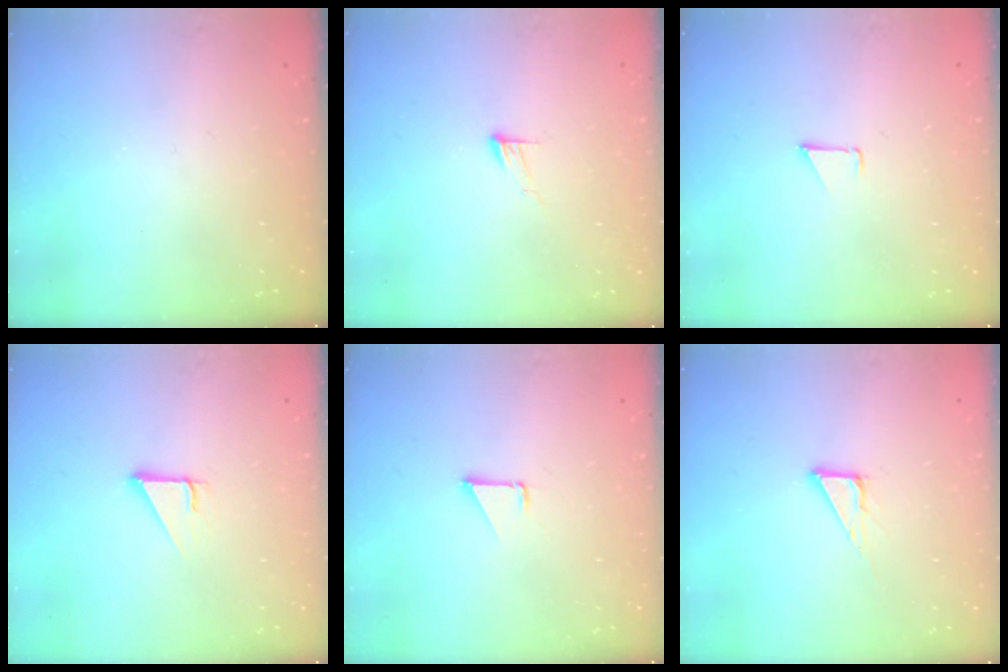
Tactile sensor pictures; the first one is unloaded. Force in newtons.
{"total": 5.2, "press": 5.2, "slide": 0.5}
{"total": 0.9, "press": 0.8, "slide": 0.1}
{"total": 2.9, "press": 2.8, "slide": 0.2}
{"total": 1.1, "press": 1.1, "slide": 0.1}
{"total": 5.0, "press": 5.0, "slide": 0.1}